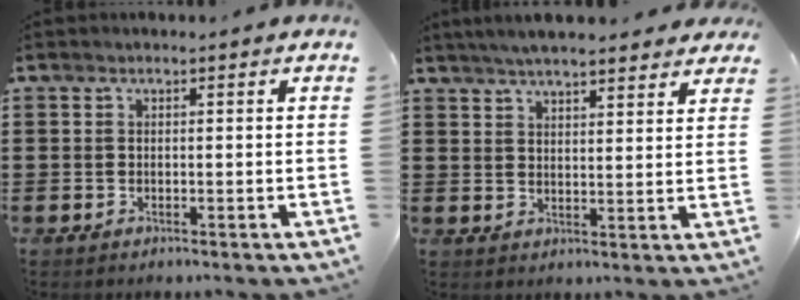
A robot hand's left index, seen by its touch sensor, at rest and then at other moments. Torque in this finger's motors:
{"motor_torque": [2.14, 0.00, 1.05, 0.21]}